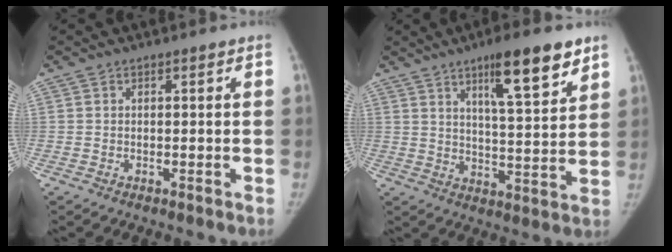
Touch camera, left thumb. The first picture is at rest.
{"total": 13.6, "force": [8.4, 2.9, 10.4], "torque": [-0.139, -0.041, 0.131]}